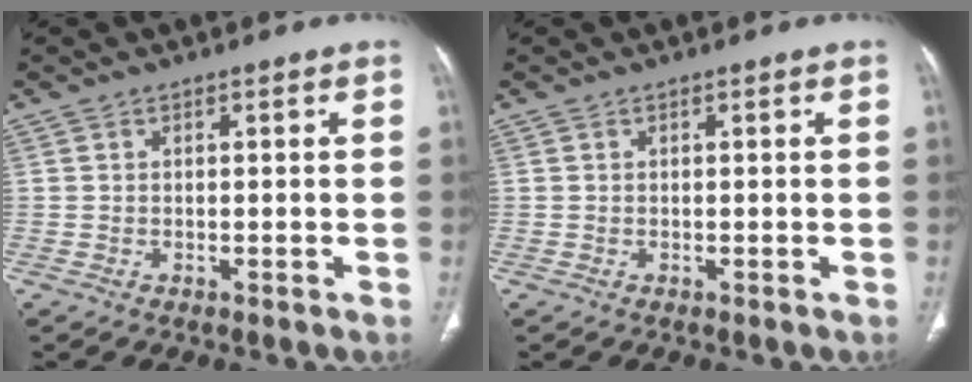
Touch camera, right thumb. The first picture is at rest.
{"total": 0.0}